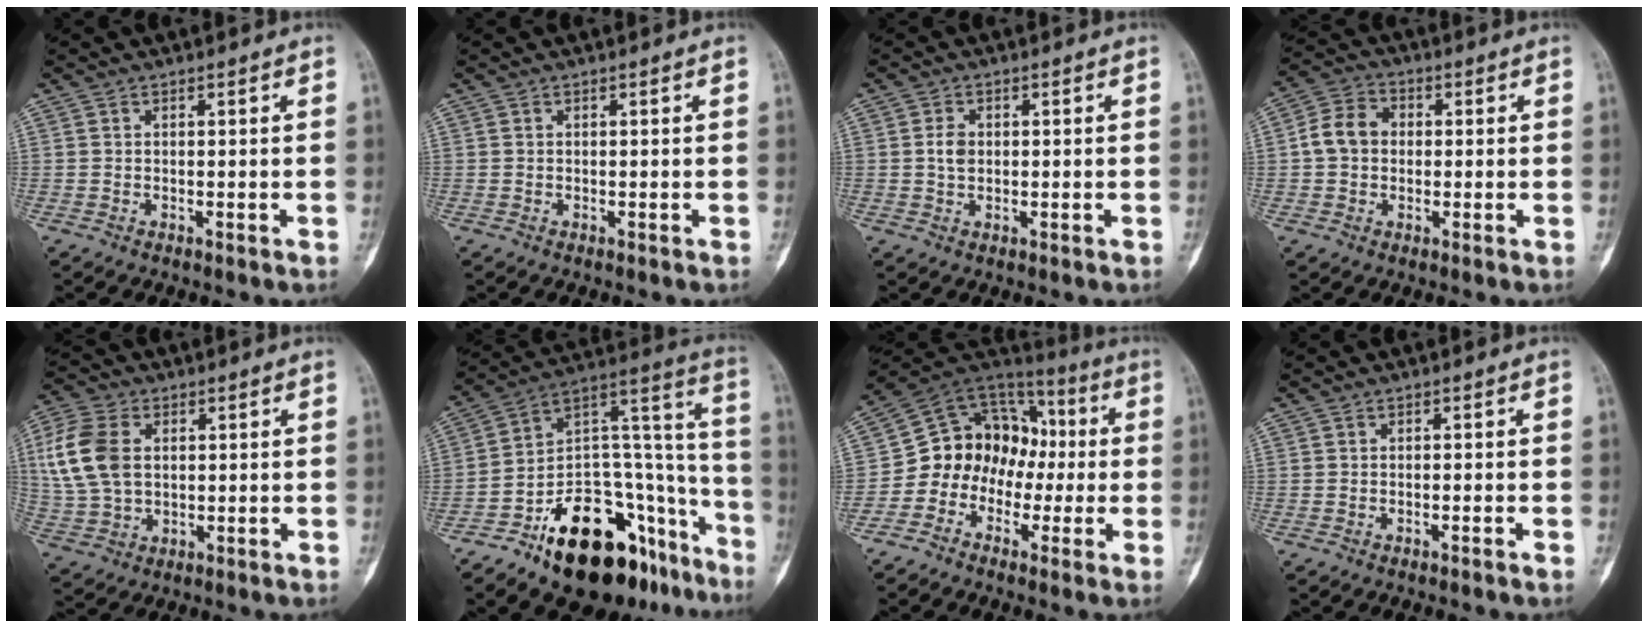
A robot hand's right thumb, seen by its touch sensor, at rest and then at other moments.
{"total": 0.0}
{"total": 2.8, "force": [0.2, 2.0, 2.0], "torque": [-0.033, 0.002, 0.005]}
{"total": 7.0, "force": [0.1, 5.7, 4.0], "torque": [-0.064, 0.019, -0.007]}
{"total": 12.8, "force": [2.4, 8.6, 9.2], "torque": [-0.195, 0.005, 0.047]}
{"total": 29.3, "force": [-16.3, 14.7, 19.3], "torque": [-0.193, 0.119, -0.246]}
{"total": 13.5, "force": [-2.9, 11.7, 6.1], "torque": [-0.057, 0.081, -0.061]}
{"total": 0.6, "force": [-0.4, 0.0, 0.4], "torque": [-0.014, 0.005, -0.006]}